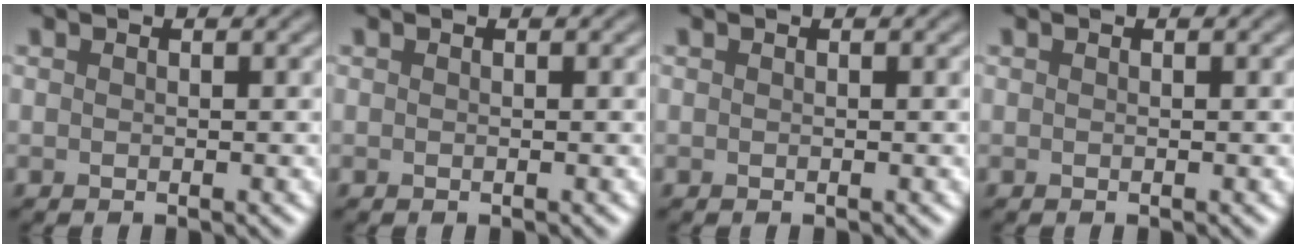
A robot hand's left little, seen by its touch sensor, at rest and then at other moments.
{"total": 0.0}
{"total": 0.0}
{"total": 0.0}